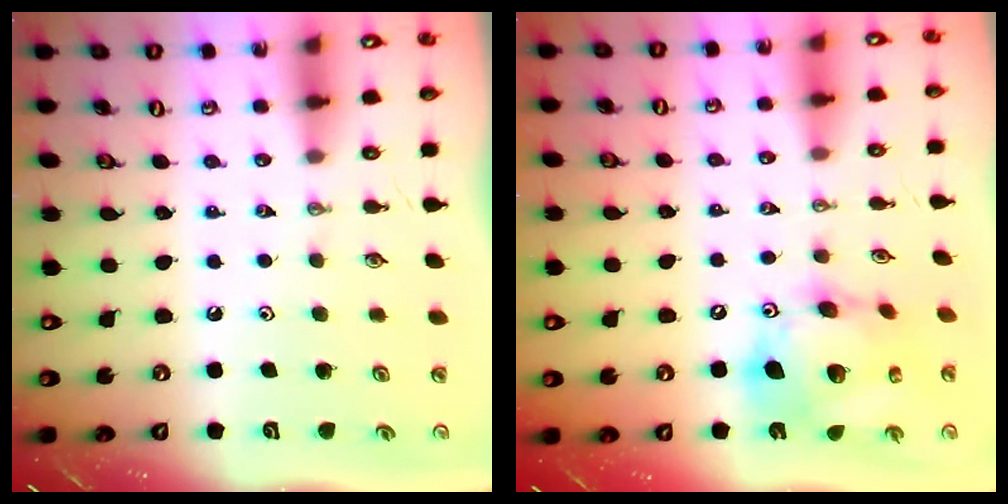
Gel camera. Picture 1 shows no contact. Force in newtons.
{"total": 17.4, "press": 17.3, "slide": 2.2}